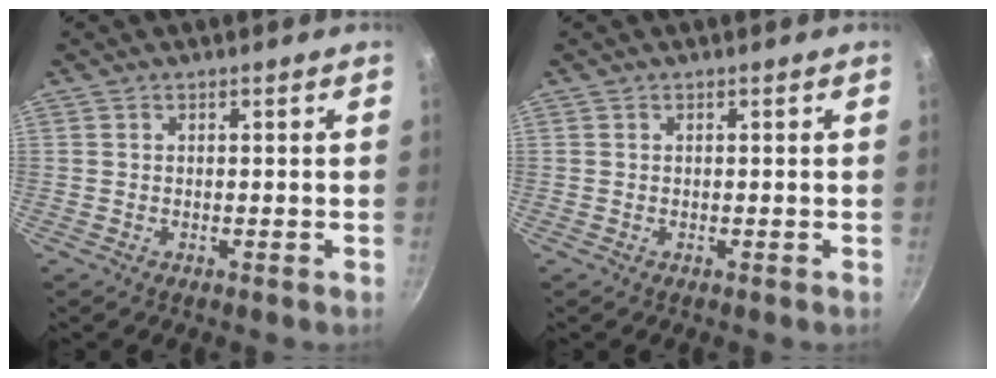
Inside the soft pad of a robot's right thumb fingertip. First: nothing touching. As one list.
[{"total": 0.0}]